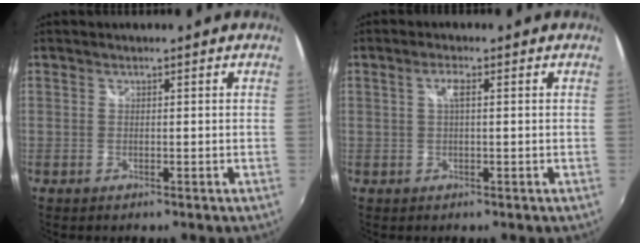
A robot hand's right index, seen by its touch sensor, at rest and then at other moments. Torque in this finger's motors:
{"motor_torque": [0.41, -0.02, 0.19, 0.04]}